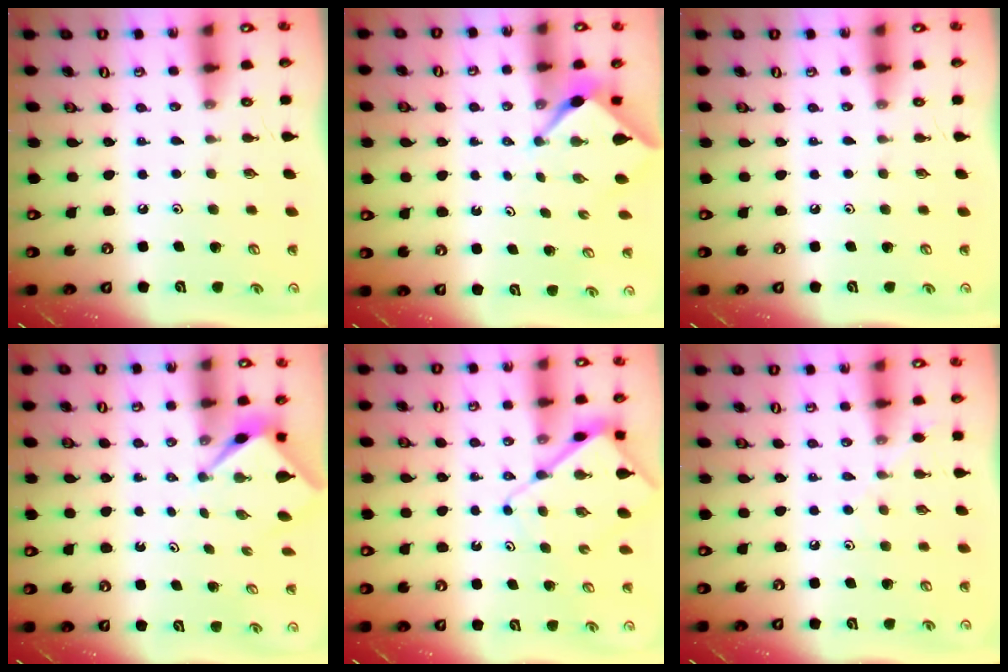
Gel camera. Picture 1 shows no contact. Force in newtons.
{"total": 2.2, "press": 2.2, "slide": 0.3}
{"total": 0.0}
{"total": 2.7, "press": 2.7, "slide": 0.0}
{"total": 8.0, "press": 8.0, "slide": 0.8}
{"total": 5.5, "press": 5.4, "slide": 0.7}